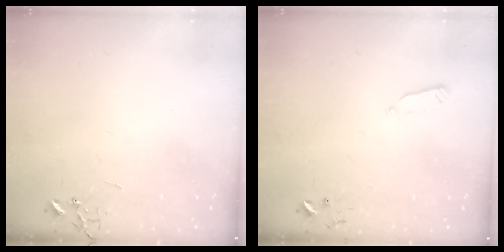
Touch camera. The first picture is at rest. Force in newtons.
{"total": 2.7, "press": 2.6, "slide": 0.4}